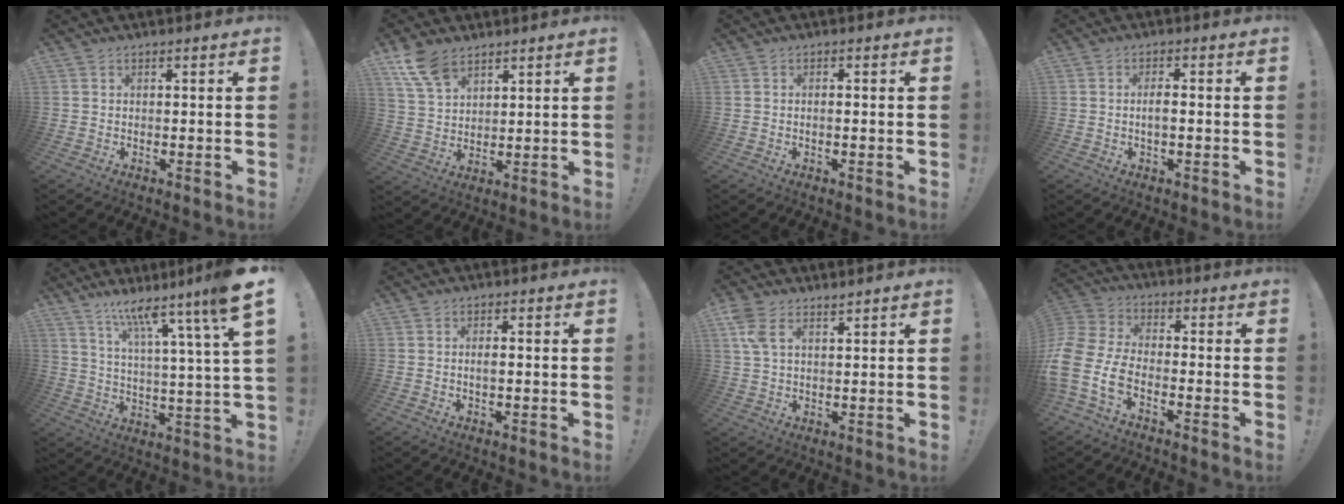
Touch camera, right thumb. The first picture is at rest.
{"total": 9.4, "force": [6.2, 5.0, 4.9], "torque": [-0.096, -0.024, 0.124]}
{"total": 1.2, "force": [-0.7, 0.1, 1.1], "torque": [-0.026, 0.005, -0.012]}
{"total": 3.1, "force": [-0.7, 0.8, 2.9], "torque": [-0.067, 0.006, -0.017]}
{"total": 13.3, "force": [8.5, -0.2, 10.3], "torque": [-0.169, -0.063, 0.118]}
{"total": 2.0, "force": [-0.4, 0.5, 1.9], "torque": [-0.034, 0.002, -0.010]}
{"total": 5.6, "force": [3.3, 2.5, 3.7], "torque": [-0.078, -0.009, 0.066]}
{"total": 13.4, "force": [-5.0, 7.8, 9.7], "torque": [-0.212, 0.022, -0.083]}